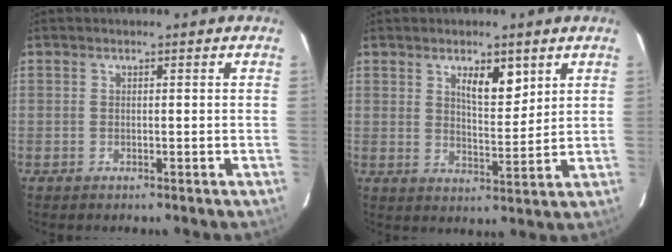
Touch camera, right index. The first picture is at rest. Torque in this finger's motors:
{"motor_torque": [0.36, 0.34, 0.22, 0.06]}